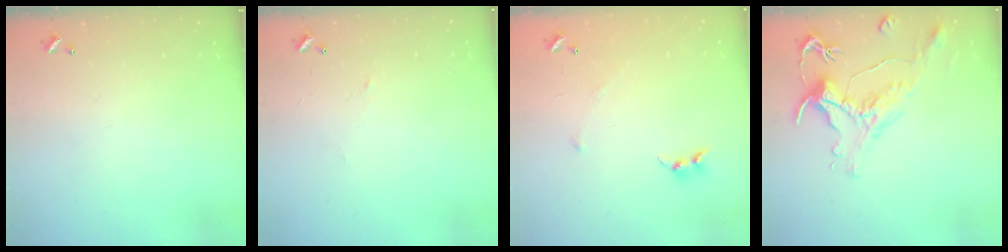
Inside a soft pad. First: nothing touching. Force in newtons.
{"total": 2.9, "press": 2.9, "slide": 0.4}
{"total": 5.3, "press": 5.3, "slide": 0.6}
{"total": 1.7, "press": 1.1, "slide": 1.2}